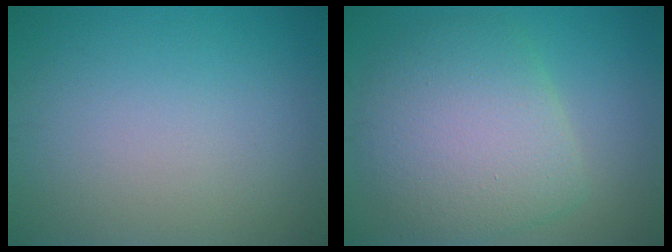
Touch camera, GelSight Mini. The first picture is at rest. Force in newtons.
{"total": 7.2, "press": 7.2, "slide": 0.7}